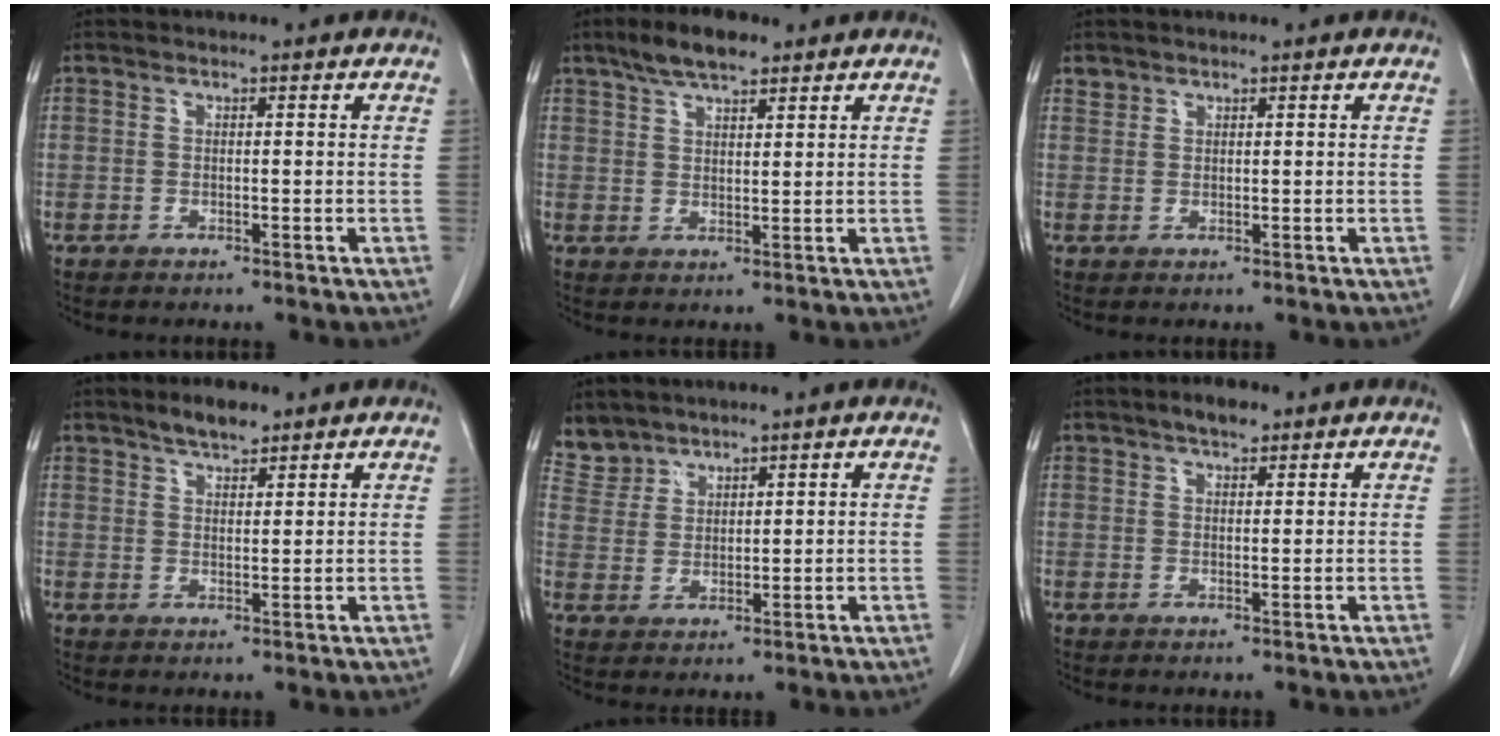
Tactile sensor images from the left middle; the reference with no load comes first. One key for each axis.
{"total": 6.1, "fx": 4.5, "fy": 1.9, "fz": 3.7, "tx": -0.073, "ty": 0.014, "tz": 0.080}
{"total": 0.9, "fx": 0.8, "fy": 0.4, "fz": -0.1, "tx": 0.005, "ty": 0.003, "tz": 0.015}
{"total": 3.9, "fx": 3.2, "fy": 1.2, "fz": 1.9, "tx": -0.039, "ty": 0.005, "tz": 0.055}
{"total": 4.3, "fx": 4.0, "fy": 1.5, "fz": -0.5, "tx": 0.011, "ty": 0.006, "tz": 0.089}
{"total": 3.0, "fx": 2.2, "fy": 1.1, "fz": 1.7, "tx": -0.029, "ty": 0.008, "tz": 0.033}